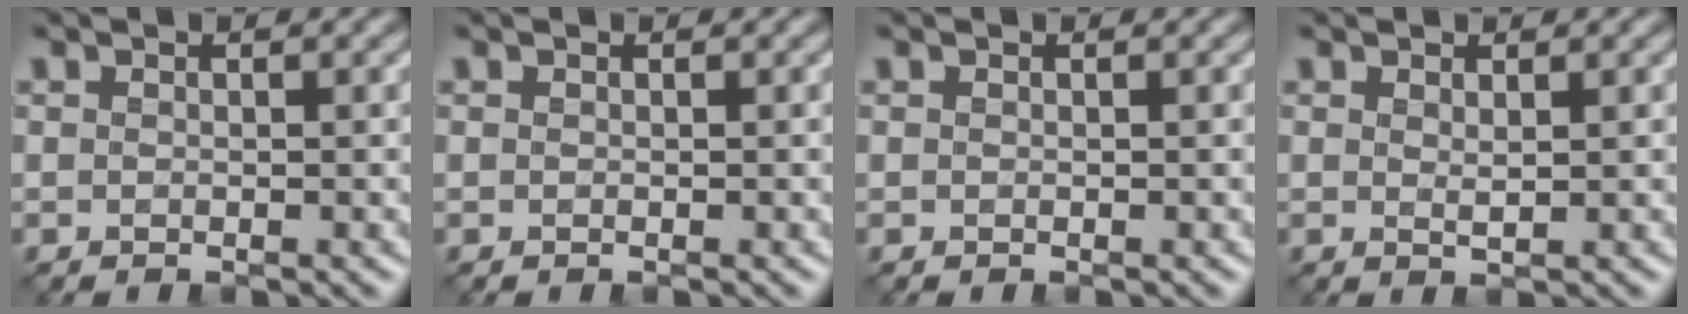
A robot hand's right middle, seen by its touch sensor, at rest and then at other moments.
{"total": 0.0}
{"total": 0.0}
{"total": 0.6, "force": [0.4, 0.1, 0.5], "torque": [-0.014, -0.002, 0.008]}